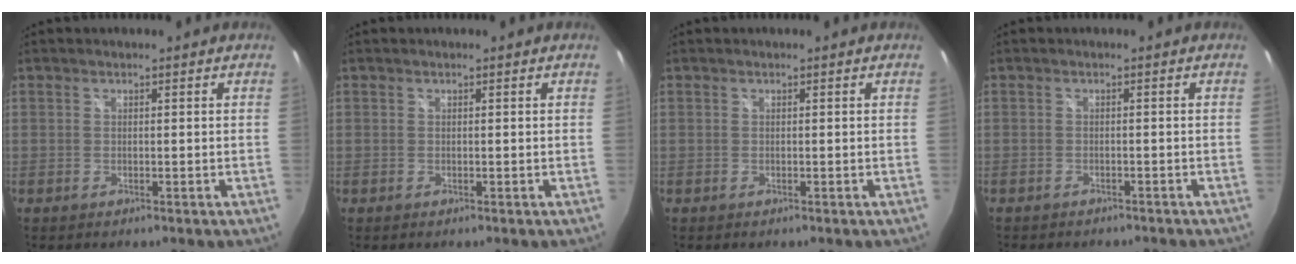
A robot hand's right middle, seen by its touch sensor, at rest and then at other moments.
{"total": 0.0}
{"total": 0.0}
{"total": 4.6, "force": [-4.1, 1.4, 1.6], "torque": [-0.037, -0.013, -0.057]}